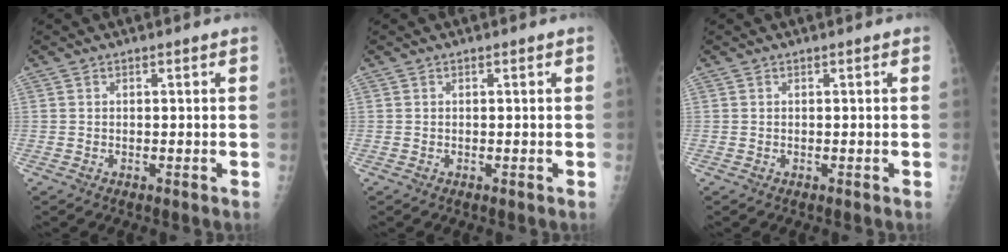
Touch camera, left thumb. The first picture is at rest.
{"total": 0.0}
{"total": 0.0}